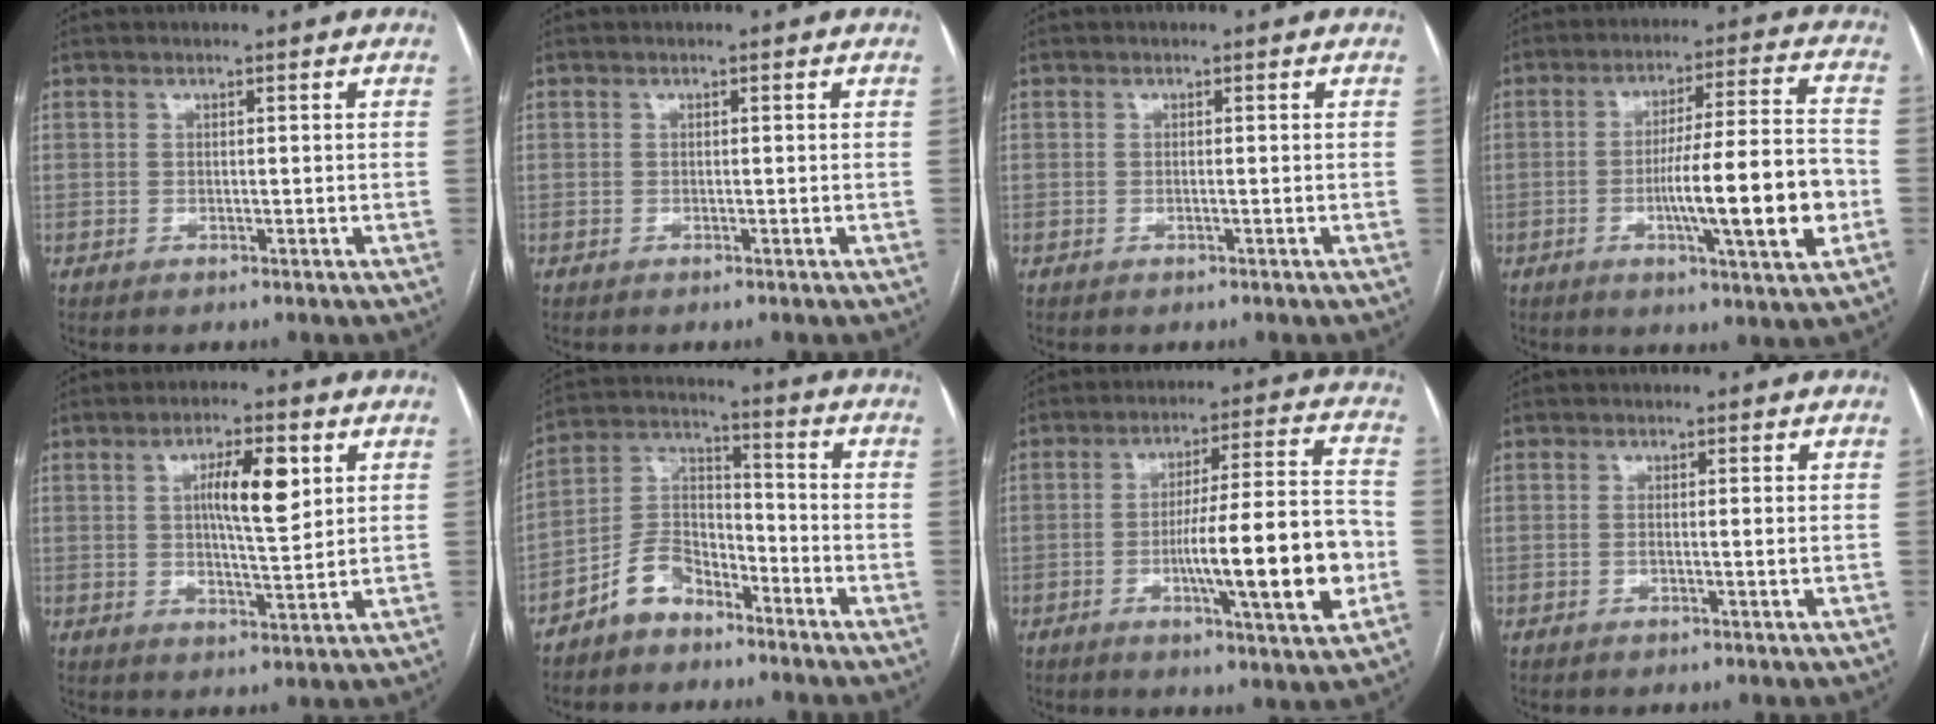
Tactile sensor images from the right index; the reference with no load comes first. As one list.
[{"total": 0.0}, {"total": 0.0}, {"total": 14.7, "force": [-3.5, 0.7, 14.3], "torque": [-0.226, 0.001, -0.054]}, {"total": 8.2, "force": [2.5, 1.8, 7.6], "torque": [-0.129, 0.007, 0.042]}, {"total": 7.8, "force": [-5.5, 4.3, 3.6], "torque": [-0.078, 0.018, -0.106]}, {"total": 16.3, "force": [-3.9, 1.1, 15.8], "torque": [-0.244, 0.003, -0.057]}, {"total": 1.1, "force": [0.0, -0.1, 1.1], "torque": [-0.022, -0.001, 0.000]}]